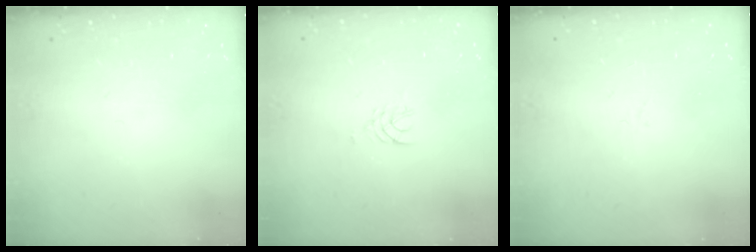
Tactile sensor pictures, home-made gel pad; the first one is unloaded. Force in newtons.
{"total": 2.5, "press": 2.5, "slide": 0.2}
{"total": 0.9, "press": 0.9, "slide": 0.2}